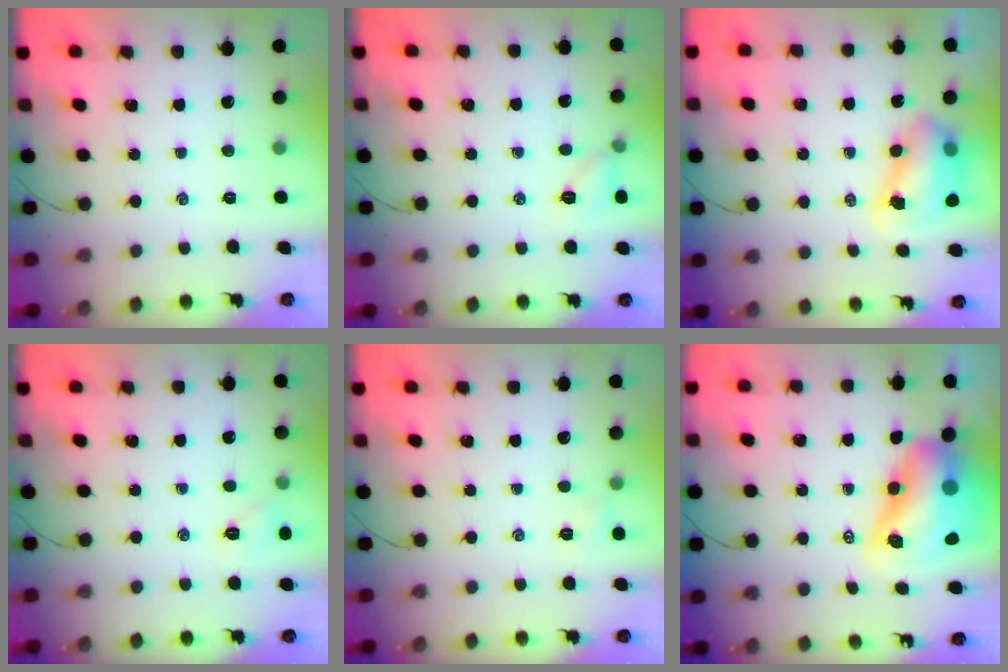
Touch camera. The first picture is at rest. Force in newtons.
{"total": 7.7, "press": 7.5, "slide": 1.7}
{"total": 8.8, "press": 8.5, "slide": 2.2}
{"total": 5.9, "press": 5.6, "slide": 1.7}
{"total": 3.5, "press": 3.3, "slide": 1.2}
{"total": 15.7, "press": 15.0, "slide": 4.4}